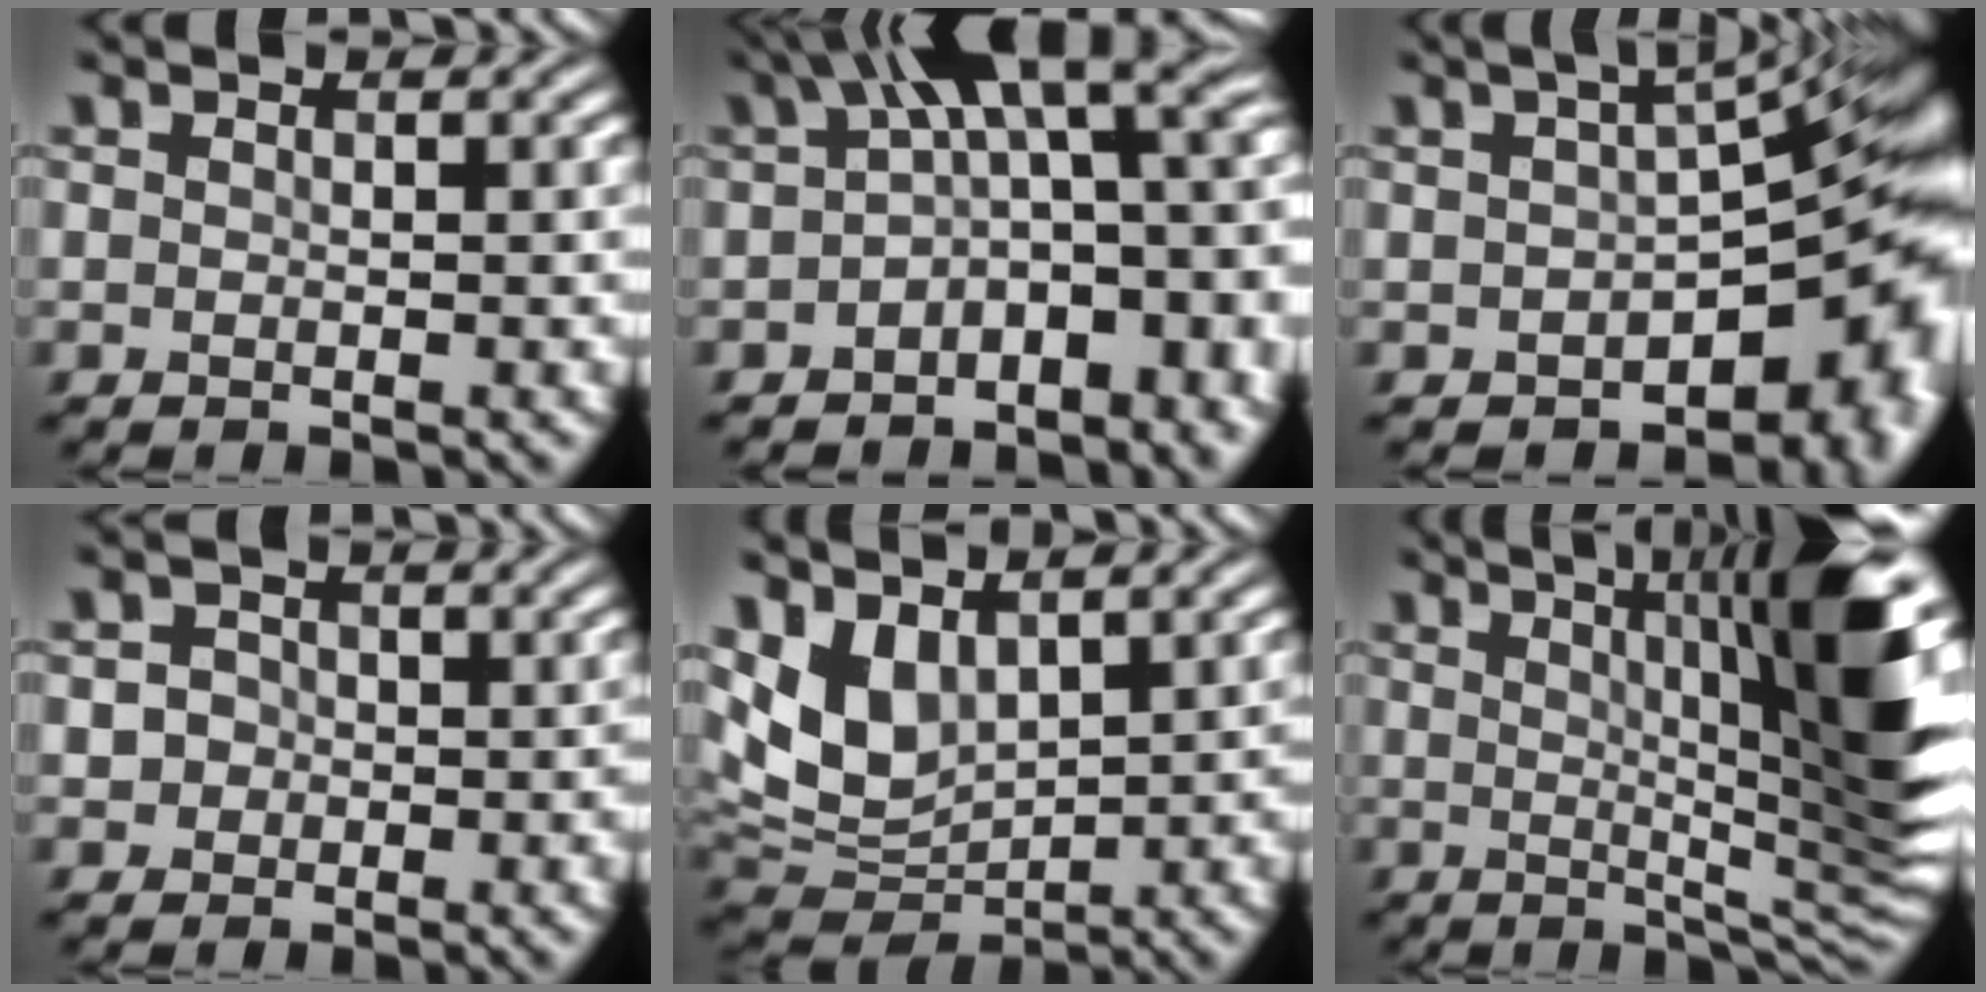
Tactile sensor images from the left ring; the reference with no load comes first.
{"total": 8.9, "force": [1.0, 5.1, 7.2], "torque": [-0.103, -0.003, 0.011]}
{"total": 13.9, "force": [-3.1, 7.6, 11.2], "torque": [-0.121, -0.041, -0.018]}
{"total": 2.7, "force": [-0.6, 2.6, 0.3], "torque": [0.003, -0.007, -0.018]}
{"total": 7.7, "force": [2.0, 5.2, 5.4], "torque": [-0.114, -0.021, 0.031]}
{"total": 10.2, "force": [3.4, 1.3, 9.5], "torque": [-0.133, -0.004, 0.045]}